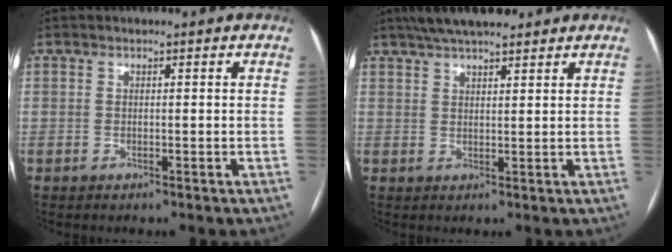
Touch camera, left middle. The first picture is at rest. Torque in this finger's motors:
{"motor_torque": [0.52, -0.52, 0.11, 0.01]}